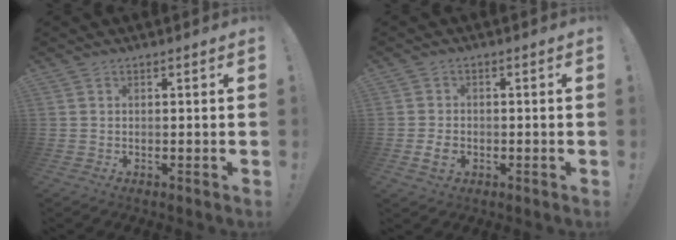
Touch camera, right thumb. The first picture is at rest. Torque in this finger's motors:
{"motor_torque": [-0.06, -0.17, -0.04, 0.15, -0.01]}